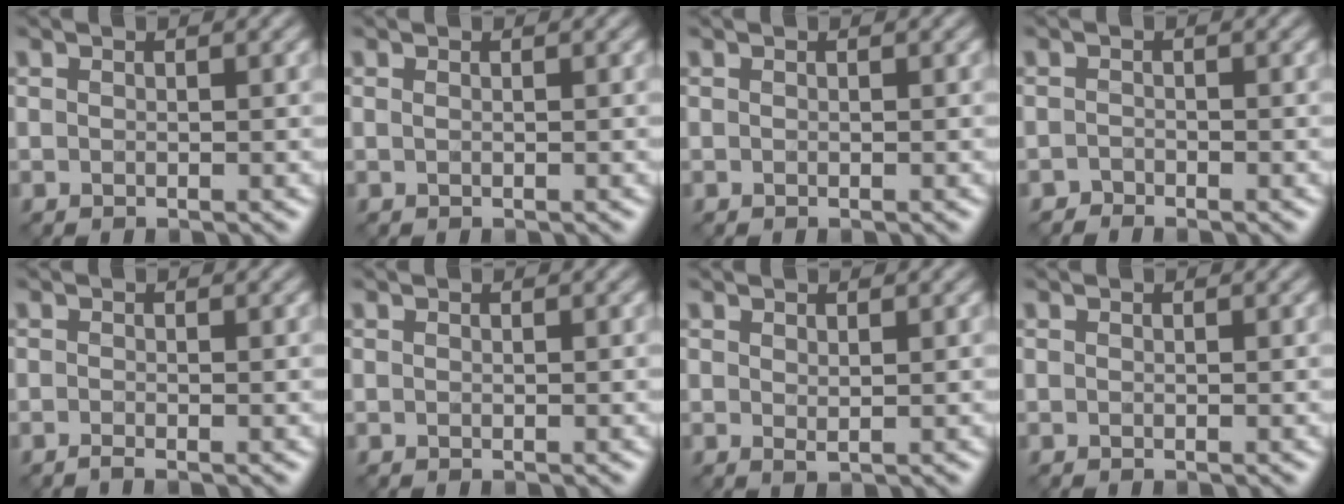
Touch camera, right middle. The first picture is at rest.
{"total": 0.0}
{"total": 0.0}
{"total": 0.8, "force": [-0.7, 0.1, -0.1], "torque": [0.005, 0.001, -0.016]}
{"total": 0.8, "force": [-0.6, 0.1, 0.5], "torque": [-0.008, -0.005, -0.013]}
{"total": 0.0}
{"total": 0.6, "force": [0.4, 0.1, 0.4], "torque": [-0.008, -0.002, 0.009]}
{"total": 0.0}